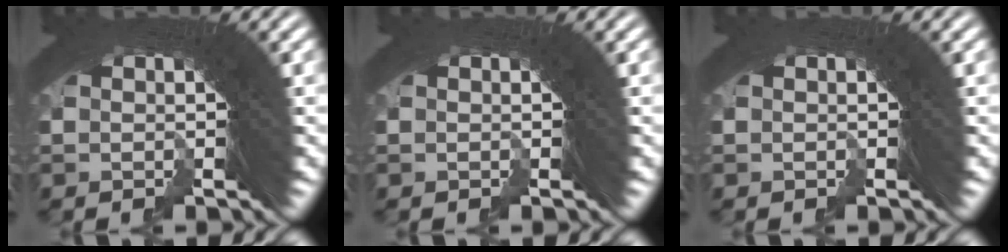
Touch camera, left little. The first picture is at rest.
{"total": 0.0}
{"total": 0.0}